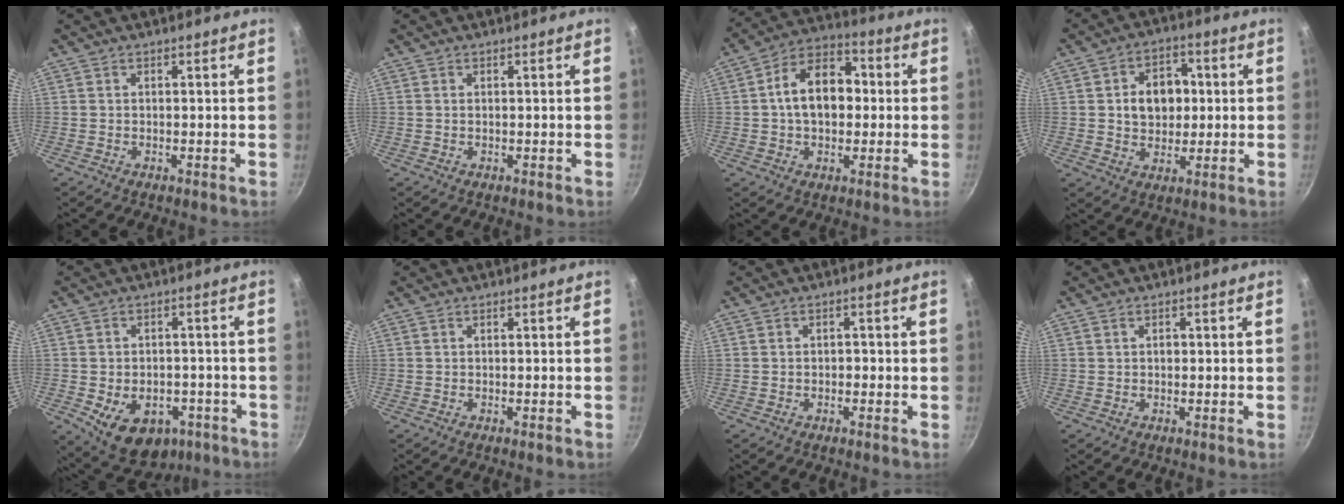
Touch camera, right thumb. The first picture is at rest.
{"total": 0.0}
{"total": 13.2, "force": [0.5, 9.1, 9.6], "torque": [-0.117, 0.033, -0.007]}
{"total": 10.0, "force": [1.1, 7.6, 6.4], "torque": [-0.060, 0.007, 0.015]}
{"total": 13.2, "force": [-5.0, 9.3, 7.9], "torque": [-0.090, 0.014, -0.053]}
{"total": 0.0}
{"total": 1.1, "force": [-0.5, 0.9, 0.6], "torque": [-0.006, 0.006, -0.008]}
{"total": 0.9, "force": [0.1, 0.7, 0.6], "torque": [-0.006, 0.004, 0.002]}